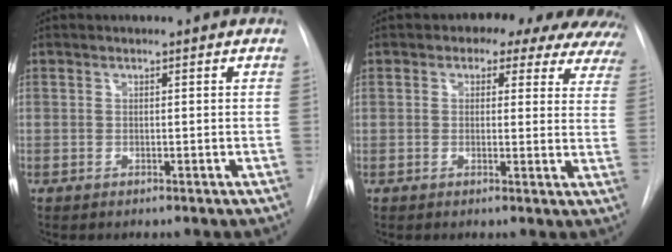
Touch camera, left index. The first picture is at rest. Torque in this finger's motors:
{"motor_torque": [0.61, -0.84, 0.38, 0.09]}